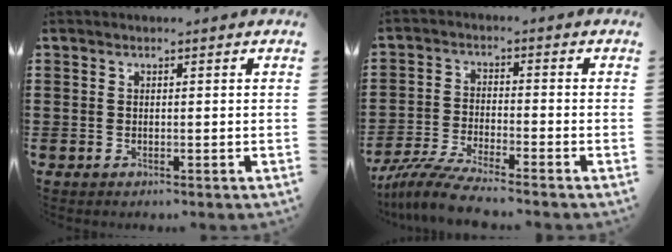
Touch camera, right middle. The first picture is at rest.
{"total": 6.5, "force": [-5.9, 0.1, 2.7], "torque": [-0.066, -0.014, -0.116]}